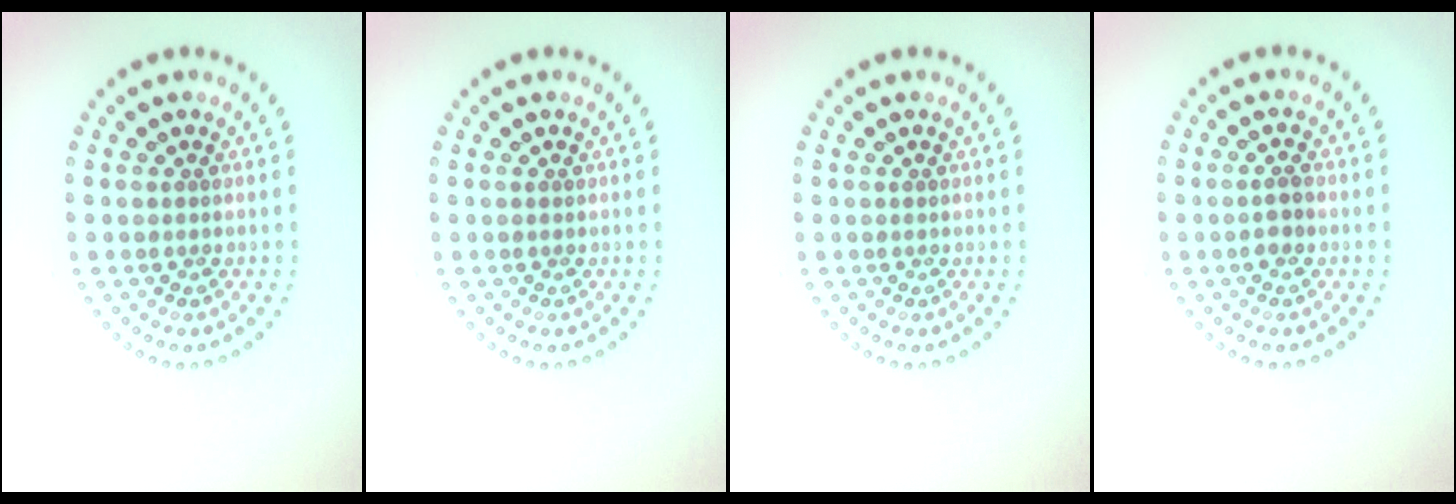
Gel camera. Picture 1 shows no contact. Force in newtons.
{"total": 0.0}
{"total": 0.0}
{"total": 1.4, "press": 1.3, "slide": 0.5}